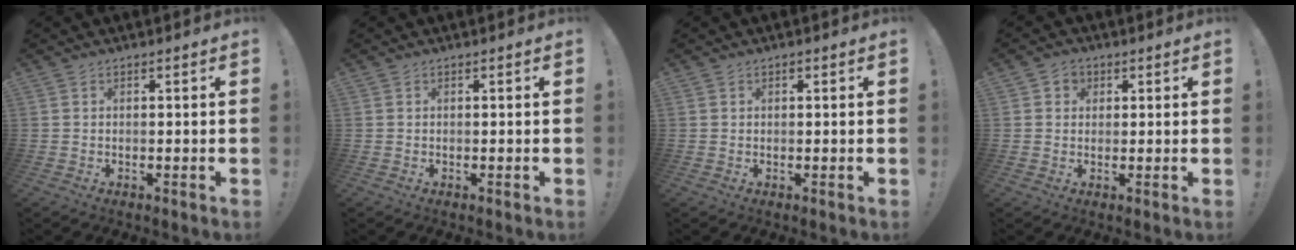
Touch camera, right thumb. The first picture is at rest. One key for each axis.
{"total": 0.0}
{"total": 0.0}
{"total": 3.2, "fx": 1.2, "fy": 2.8, "fz": 0.8, "tx": -0.005, "ty": -0.003, "tz": 0.019}